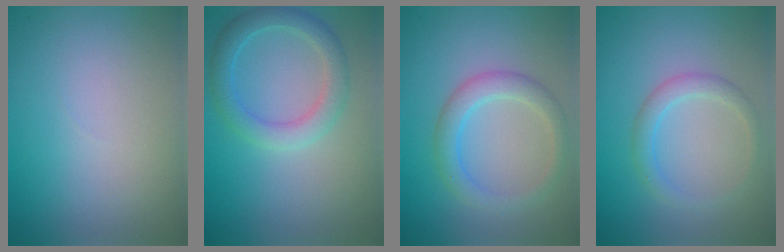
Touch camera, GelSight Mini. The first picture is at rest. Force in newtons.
{"total": 3.2, "press": 3.2, "slide": 0.1}
{"total": 3.0, "press": 3.0, "slide": 0.1}
{"total": 2.0, "press": 2.0, "slide": 0.0}